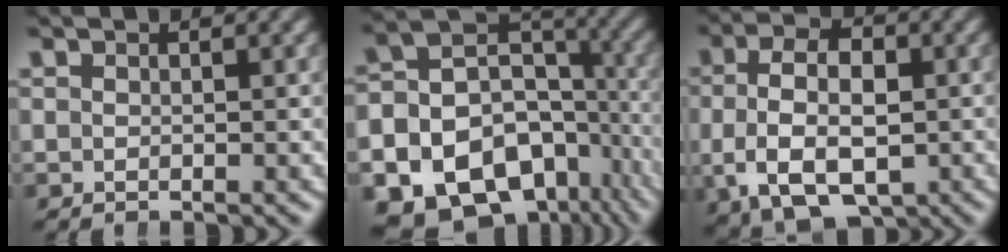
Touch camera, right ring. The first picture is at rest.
{"total": 20.6, "force": [-6.5, 16.6, 10.3], "torque": [-0.214, -0.066, -0.102]}
{"total": 9.3, "force": [-2.1, 6.4, 6.5], "torque": [-0.134, -0.032, -0.017]}